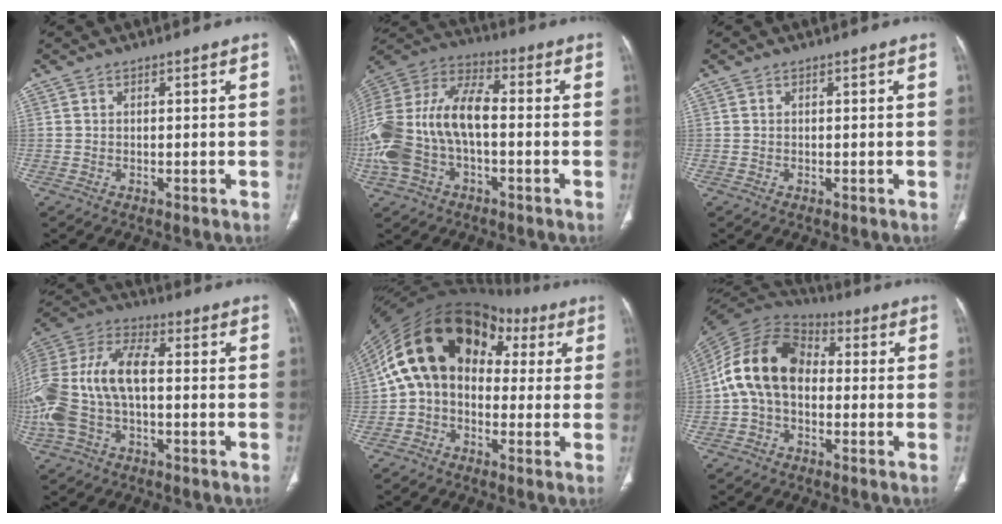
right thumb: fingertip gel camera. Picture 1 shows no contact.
{"total": 22.9, "force": [-2.9, 13.5, 18.3], "torque": [-0.423, 0.037, -0.051]}
{"total": 0.0}
{"total": 21.2, "force": [-1.4, 12.1, 17.3], "torque": [-0.415, 0.034, -0.024]}
{"total": 18.9, "force": [3.4, 13.4, 13.0], "torque": [-0.195, 0.054, 0.042]}
{"total": 14.6, "force": [-0.5, 9.9, 10.7], "torque": [-0.189, 0.035, -0.022]}